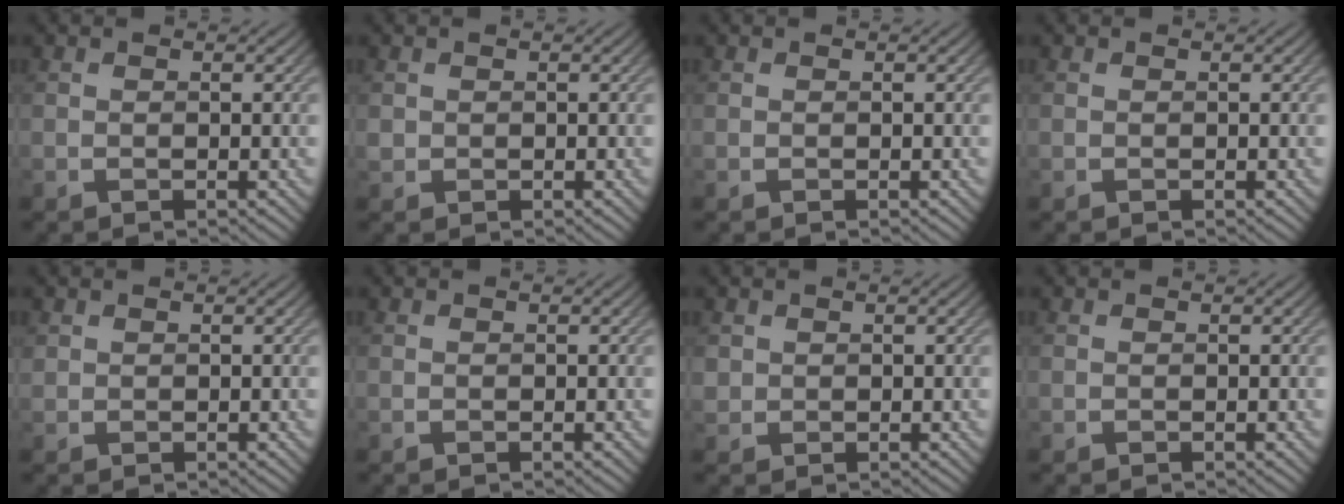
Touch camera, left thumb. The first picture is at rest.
{"total": 0.8, "force": [0.3, 0.7, 0.1], "torque": [-0.004, -0.003, 0.006]}
{"total": 0.0}
{"total": 0.0}
{"total": 0.6, "force": [0.5, 0.3, 0.1], "torque": [-0.002, -0.001, 0.012]}
{"total": 0.0}
{"total": 1.0, "force": [0.5, 0.9, 0.1], "torque": [-0.004, -0.003, 0.011]}
{"total": 0.0}